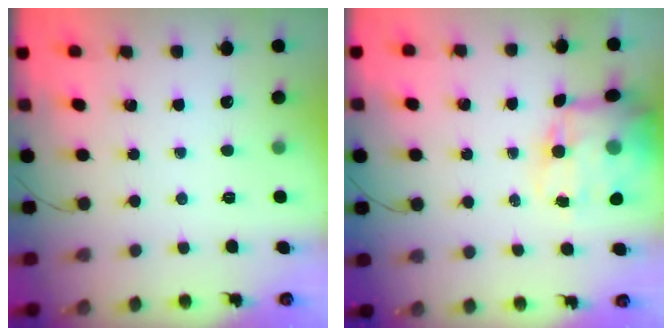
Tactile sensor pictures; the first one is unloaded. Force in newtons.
{"total": 14.3, "press": 13.9, "slide": 3.5}